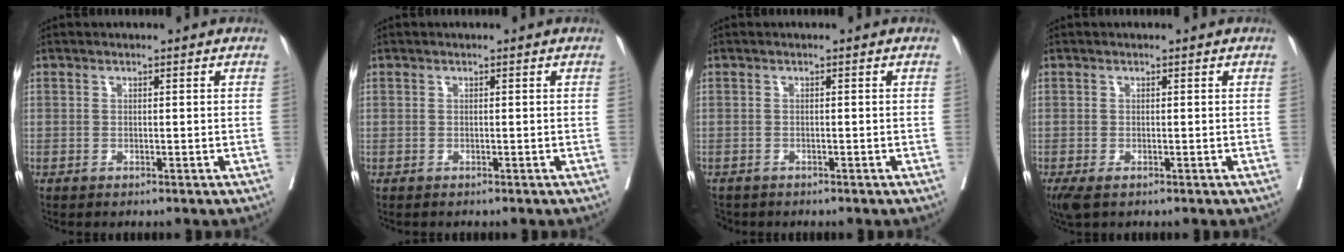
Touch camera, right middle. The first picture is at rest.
{"total": 0.0}
{"total": 2.8, "force": [-2.5, 1.3, 0.6], "torque": [-0.013, -0.006, -0.041]}
{"total": 3.2, "force": [-2.0, 1.4, 2.1], "torque": [-0.045, -0.013, -0.032]}